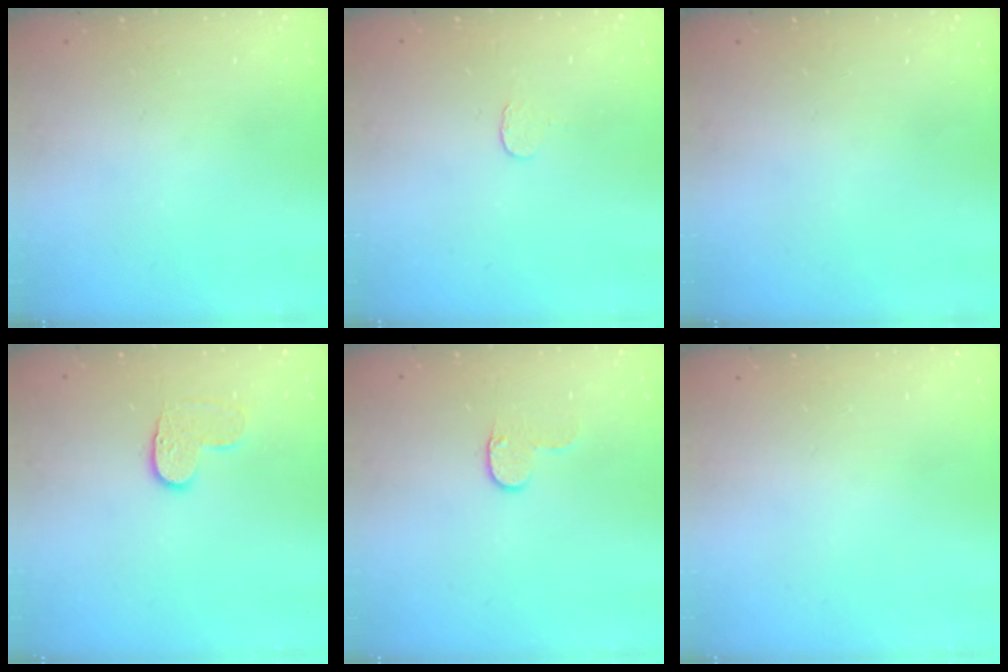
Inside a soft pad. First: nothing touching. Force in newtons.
{"total": 3.2, "press": 3.1, "slide": 0.3}
{"total": 0.0}
{"total": 6.4, "press": 6.4, "slide": 0.4}
{"total": 5.1, "press": 5.1, "slide": 0.5}
{"total": 0.0}